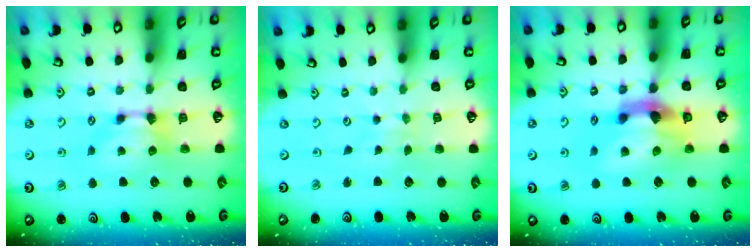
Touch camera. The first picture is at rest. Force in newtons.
{"total": 4.3, "press": 4.3, "slide": 0.1}
{"total": 6.3, "press": 6.0, "slide": 2.1}